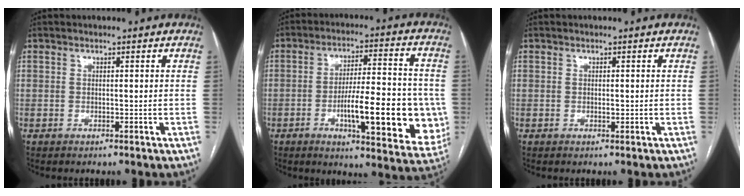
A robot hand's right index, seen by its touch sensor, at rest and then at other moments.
{"total": 18.2, "force": [-4.2, 4.1, 17.2], "torque": [-0.211, 0.008, -0.051]}
{"total": 0.6, "force": [0.0, 0.2, 0.5], "torque": [-0.009, -0.001, 0.000]}